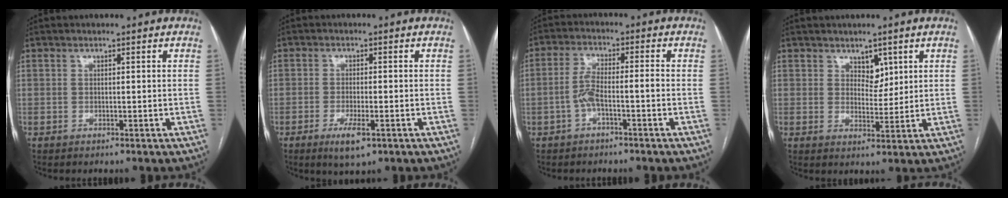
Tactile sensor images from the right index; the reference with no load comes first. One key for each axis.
{"total": 4.6, "fx": -2.3, "fy": 1.1, "fz": 3.8, "tx": -0.072, "ty": -0.007, "tz": -0.036}
{"total": 4.7, "fx": -1.8, "fy": 0.7, "fz": 4.2, "tx": -0.088, "ty": 0.021, "tz": -0.032}
{"total": 3.4, "fx": 1.9, "fy": 2.0, "fz": 1.9, "tx": -0.027, "ty": -0.001, "tz": 0.037}